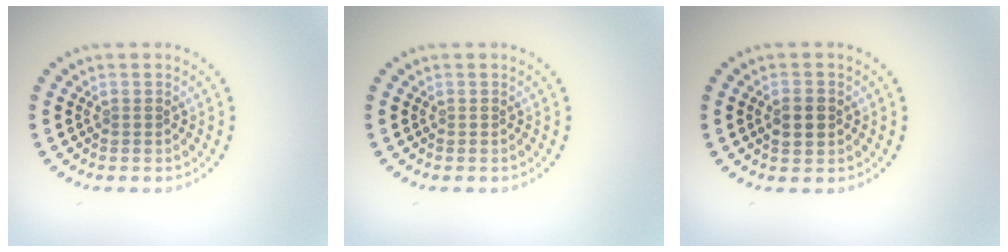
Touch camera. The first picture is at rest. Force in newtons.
{"total": 0.0}
{"total": 2.4, "press": 2.4, "slide": 0.1}